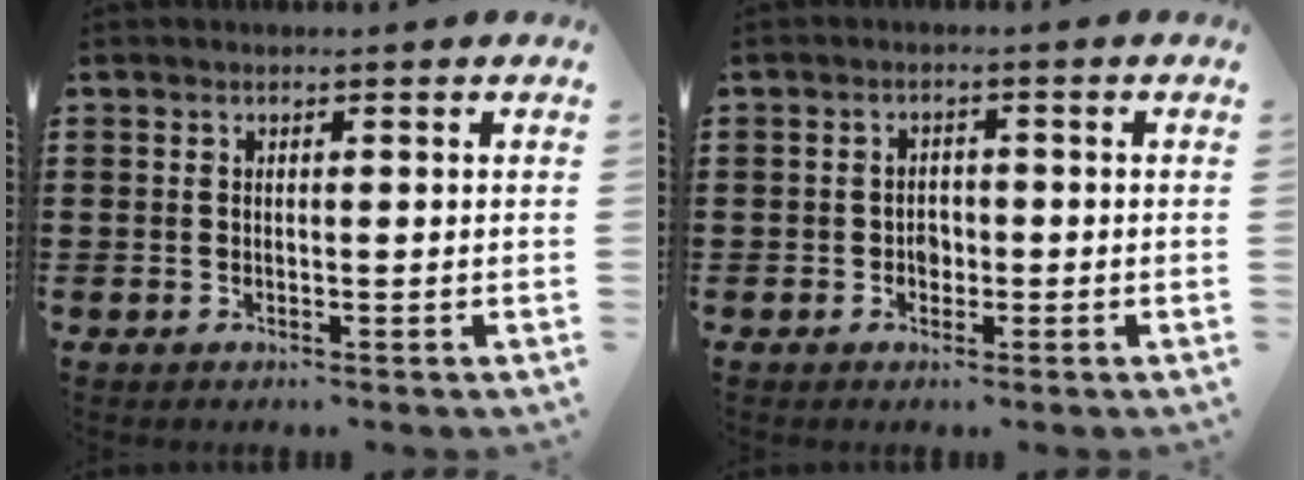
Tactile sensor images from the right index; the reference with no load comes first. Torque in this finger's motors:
{"motor_torque": [0.59, -0.42, 0.05, 0.03]}